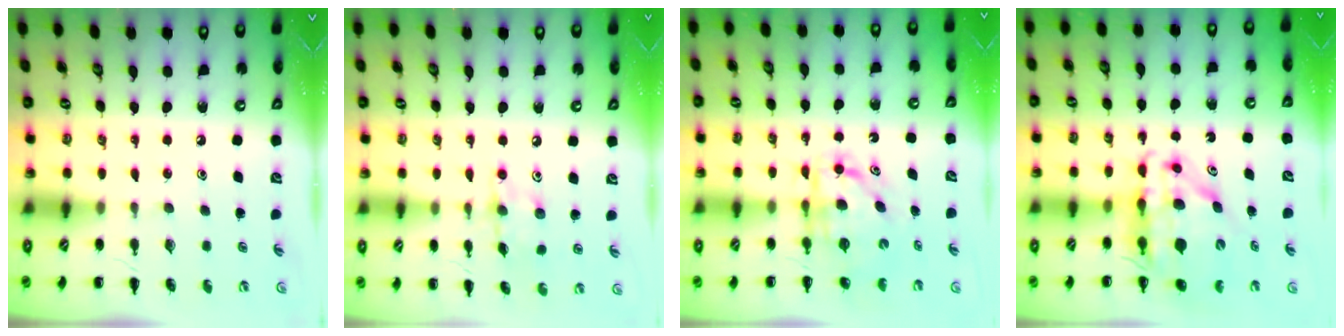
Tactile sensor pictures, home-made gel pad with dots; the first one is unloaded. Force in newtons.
{"total": 6.9, "press": 6.8, "slide": 1.0}
{"total": 6.4, "press": 6.3, "slide": 0.8}
{"total": 11.7, "press": 11.2, "slide": 3.5}